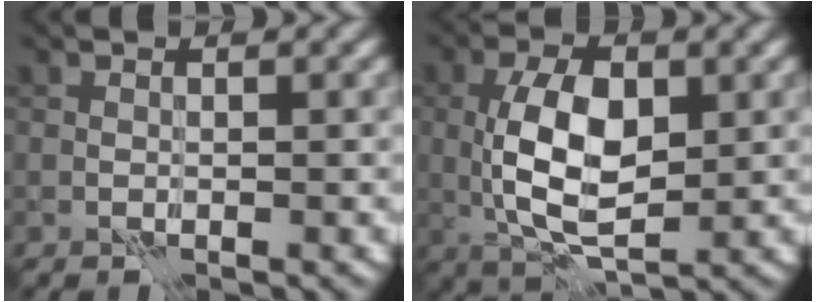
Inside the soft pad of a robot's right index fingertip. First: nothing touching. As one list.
[{"total": 7.4, "force": [0.3, 3.6, 6.4], "torque": [-0.130, -0.002, 0.007]}]